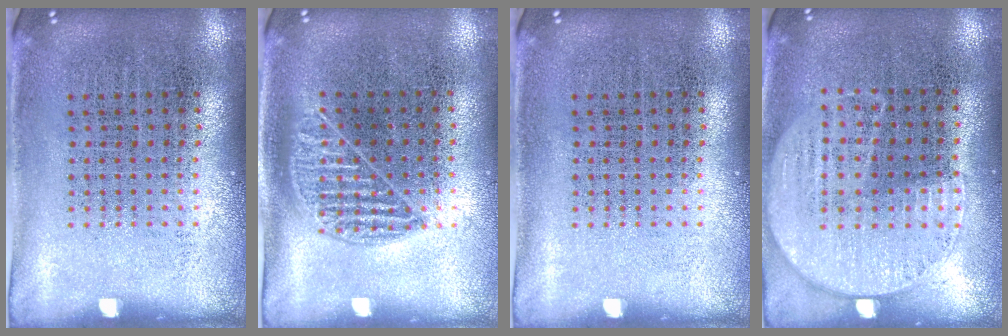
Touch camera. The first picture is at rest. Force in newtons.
{"total": 1.0, "press": 0.8, "slide": 0.6}
{"total": 0.0}
{"total": 1.2, "press": 1.0, "slide": 0.7}